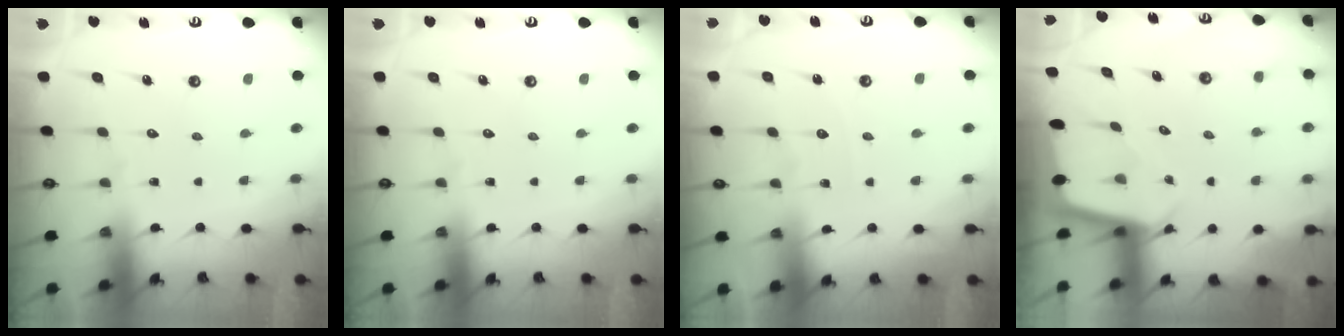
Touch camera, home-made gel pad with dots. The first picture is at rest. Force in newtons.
{"total": 0.0}
{"total": 3.1, "press": 3.1, "slide": 0.5}
{"total": 2.4, "press": 2.4, "slide": 0.1}